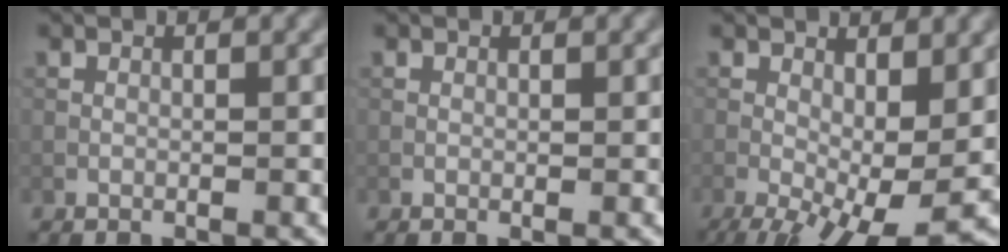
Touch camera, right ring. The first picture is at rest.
{"total": 0.0}
{"total": 9.4, "force": [-2.8, 3.7, 8.1], "torque": [-0.146, -0.010, -0.039]}